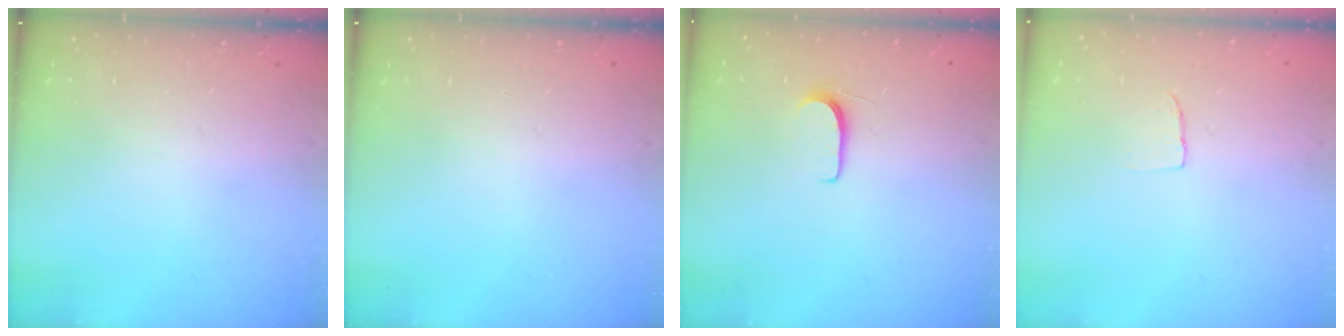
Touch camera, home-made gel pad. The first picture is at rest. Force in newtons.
{"total": 0.0}
{"total": 5.1, "press": 5.1, "slide": 0.6}
{"total": 2.4, "press": 2.4, "slide": 0.1}